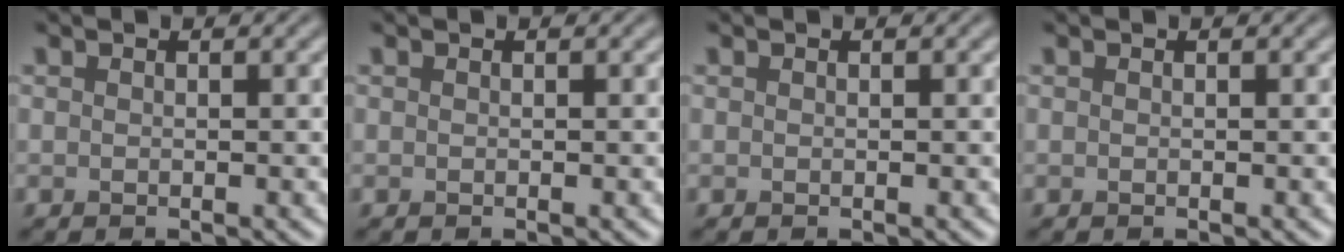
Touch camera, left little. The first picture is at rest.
{"total": 0.0}
{"total": 0.0}
{"total": 0.0}